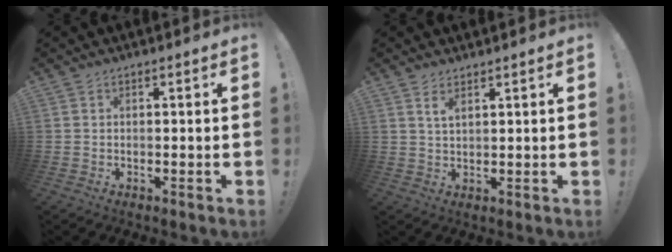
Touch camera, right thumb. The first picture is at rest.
{"total": 3.0, "force": [2.0, 1.0, 2.1], "torque": [-0.034, -0.010, 0.034]}